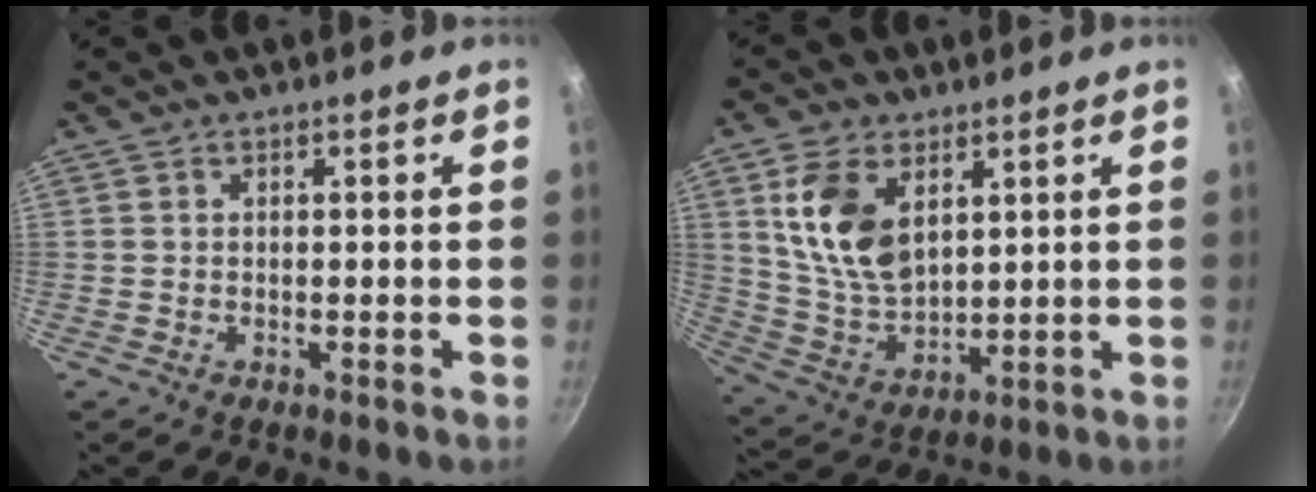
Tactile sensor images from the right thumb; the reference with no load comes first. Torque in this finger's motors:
{"motor_torque": [-0.33, 0.70, 1.26, 0.04, 0.37]}